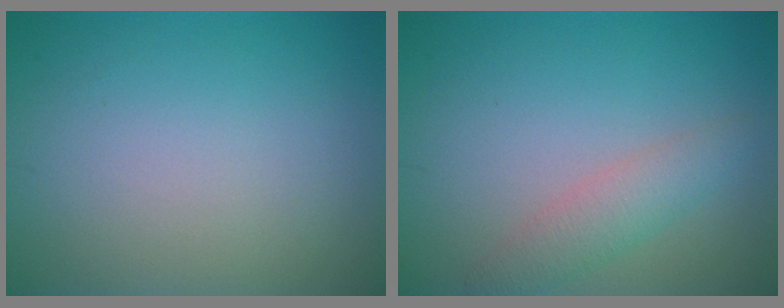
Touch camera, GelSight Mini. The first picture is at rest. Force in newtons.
{"total": 2.6, "press": 2.6, "slide": 0.1}